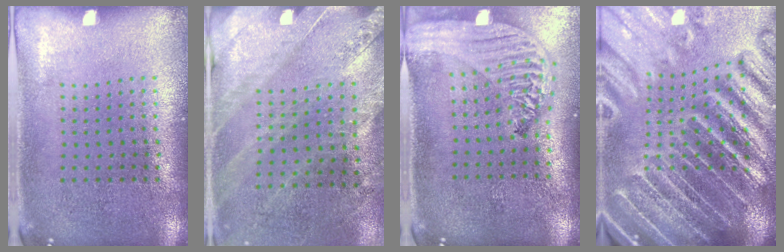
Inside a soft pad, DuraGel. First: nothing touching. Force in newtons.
{"total": 2.5, "press": 2.3, "slide": 1.0}
{"total": 2.5, "press": 2.1, "slide": 1.4}
{"total": 5.2, "press": 4.5, "slide": 2.5}